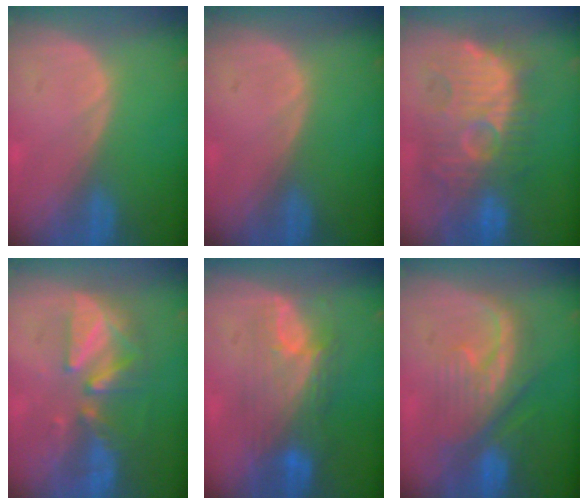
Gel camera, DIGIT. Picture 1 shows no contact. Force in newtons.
{"total": 0.0}
{"total": 12.1, "press": 11.7, "slide": 2.9}
{"total": 7.9, "press": 7.8, "slide": 1.3}
{"total": 7.9, "press": 7.7, "slide": 1.9}
{"total": 8.5, "press": 8.3, "slide": 1.5}